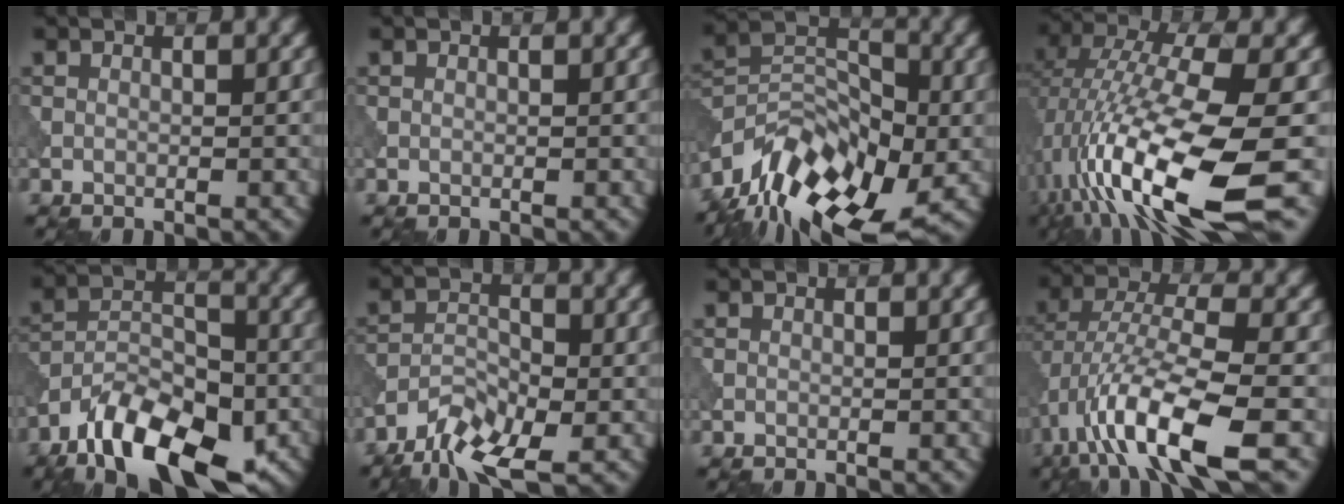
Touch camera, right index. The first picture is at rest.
{"total": 0.0}
{"total": 11.7, "force": [-7.2, 6.1, 7.0], "torque": [-0.119, 0.006, -0.133]}
{"total": 15.7, "force": [-4.0, 4.6, 14.5], "torque": [-0.280, -0.004, -0.060]}
{"total": 11.3, "force": [-7.5, 4.9, 6.9], "torque": [-0.111, 0.002, -0.133]}
{"total": 6.1, "force": [-4.3, 2.4, 3.6], "torque": [-0.063, -0.002, -0.081]}
{"total": 0.0}
{"total": 10.5, "force": [-4.6, 3.0, 9.0], "torque": [-0.166, 0.008, -0.087]}